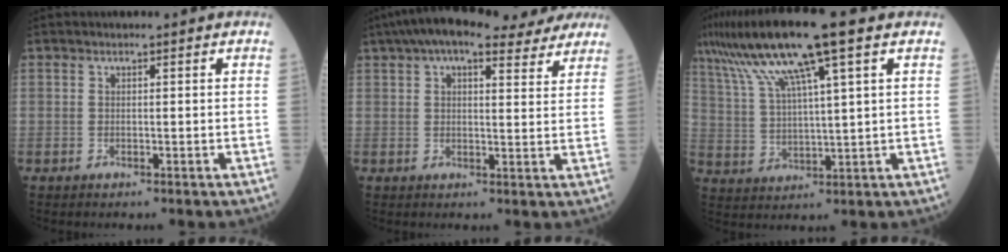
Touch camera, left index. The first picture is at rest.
{"total": 16.9, "force": [13.6, 5.0, 8.8], "torque": [-0.140, 0.051, 0.180]}
{"total": 14.6, "force": [8.7, 0.1, 11.7], "torque": [-0.221, 0.031, 0.154]}